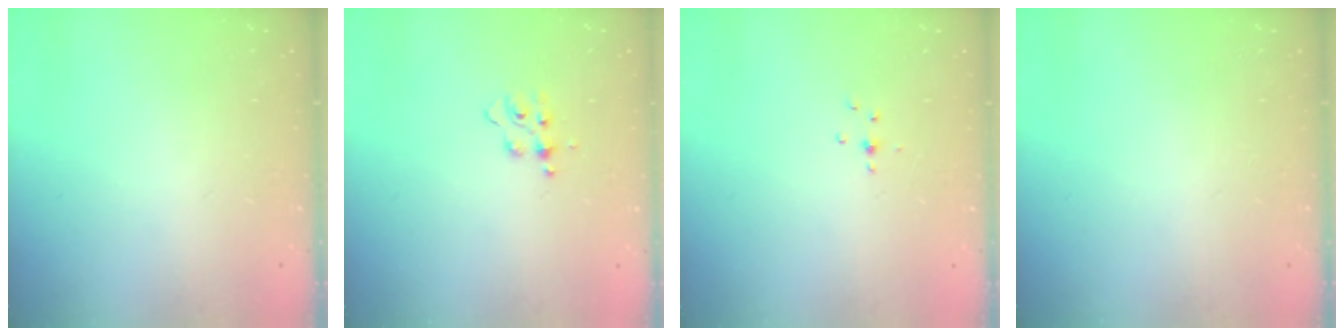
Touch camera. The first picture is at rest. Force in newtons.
{"total": 7.3, "press": 7.3, "slide": 0.7}
{"total": 3.7, "press": 3.5, "slide": 1.3}
{"total": 0.0}